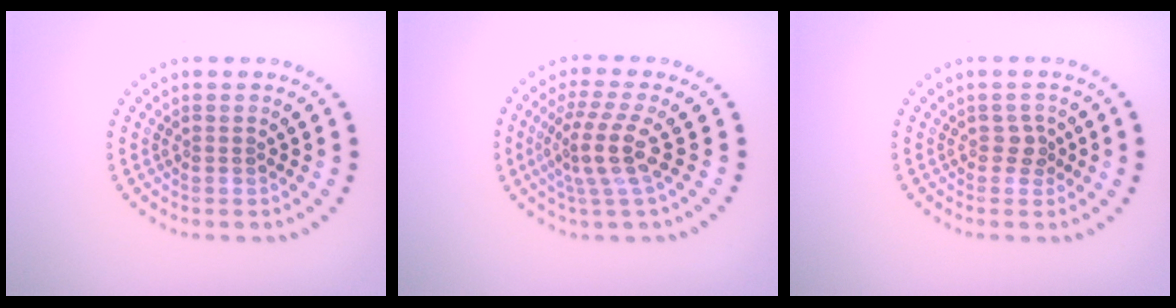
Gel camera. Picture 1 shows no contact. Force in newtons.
{"total": 3.7, "press": 2.9, "slide": 2.3}
{"total": 1.3, "press": 1.0, "slide": 0.8}